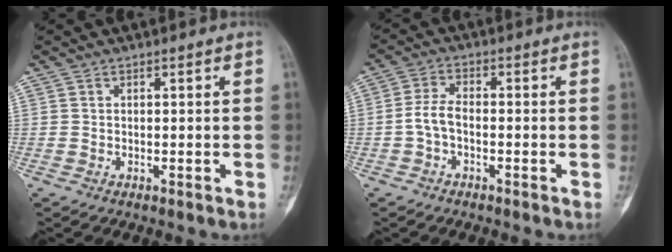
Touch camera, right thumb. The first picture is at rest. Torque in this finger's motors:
{"motor_torque": [-0.32, 0.51, 0.42, -0.44, 0.01]}